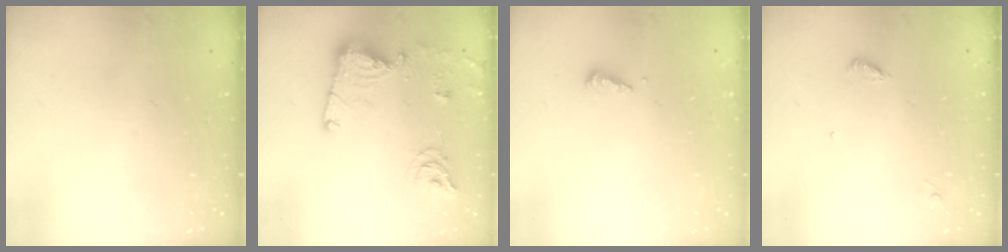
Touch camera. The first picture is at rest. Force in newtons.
{"total": 15.1, "press": 15.0, "slide": 1.5}
{"total": 3.2, "press": 3.1, "slide": 0.3}
{"total": 3.6, "press": 3.6, "slide": 0.3}